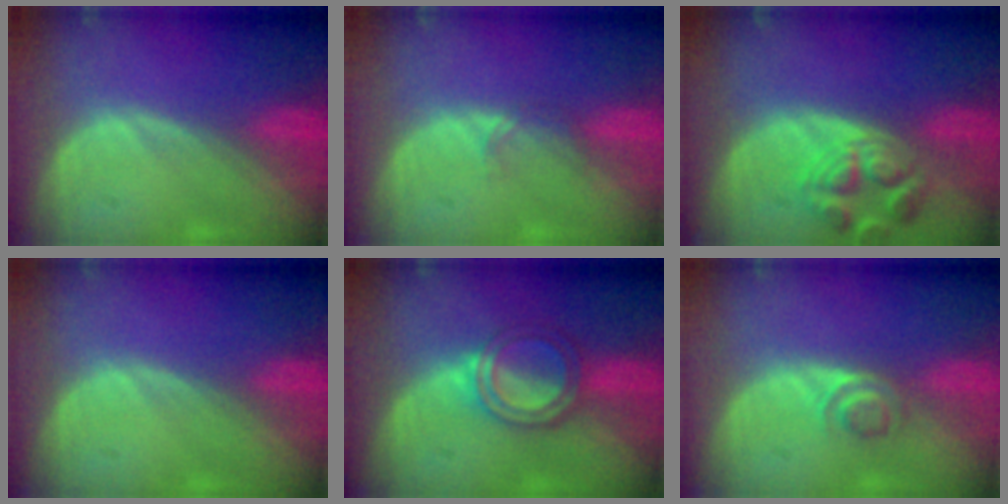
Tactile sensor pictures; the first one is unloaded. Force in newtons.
{"total": 1.3, "press": 1.2, "slide": 0.2}
{"total": 6.9, "press": 6.3, "slide": 2.8}
{"total": 0.0}
{"total": 5.3, "press": 5.2, "slide": 1.3}
{"total": 2.8, "press": 2.7, "slide": 1.0}